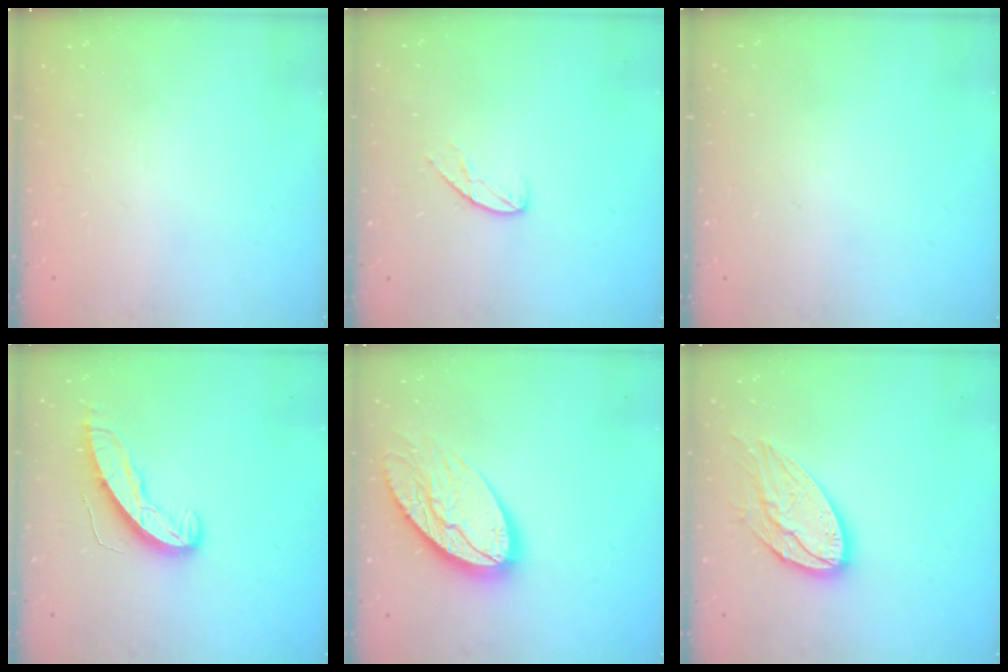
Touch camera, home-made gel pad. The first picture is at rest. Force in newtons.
{"total": 7.2, "press": 7.2, "slide": 0.6}
{"total": 0.0}
{"total": 9.2, "press": 9.2, "slide": 0.5}
{"total": 14.6, "press": 14.5, "slide": 1.4}
{"total": 13.4, "press": 13.4, "slide": 1.0}